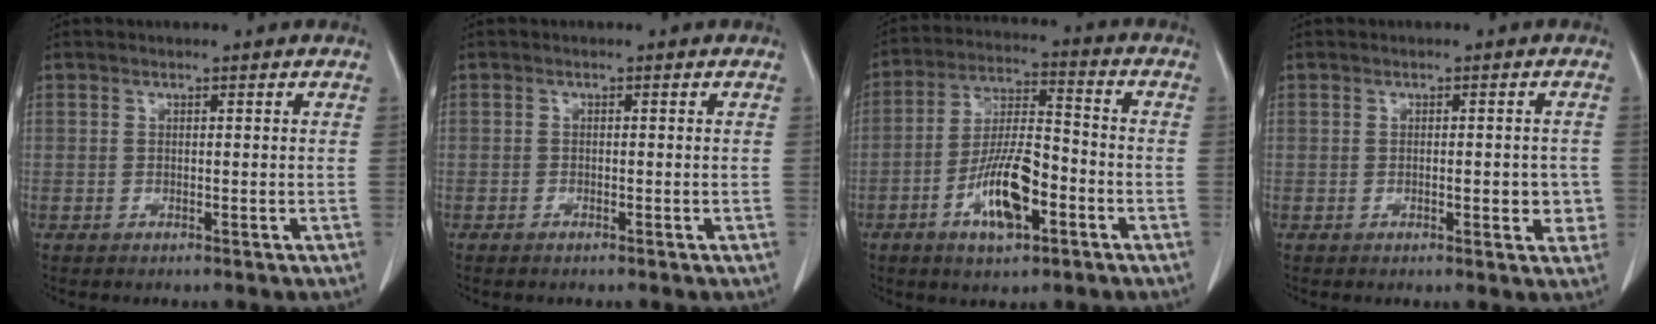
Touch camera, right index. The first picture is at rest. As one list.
[{"total": 1.3, "force": [-0.8, 0.6, 0.8], "torque": [-0.016, 0.000, -0.011]}, {"total": 11.6, "force": [-4.8, 3.7, 9.9], "torque": [-0.194, 0.003, -0.083]}, {"total": 4.5, "force": [-0.8, 2.1, 4.0], "torque": [-0.047, 0.004, -0.008]}]